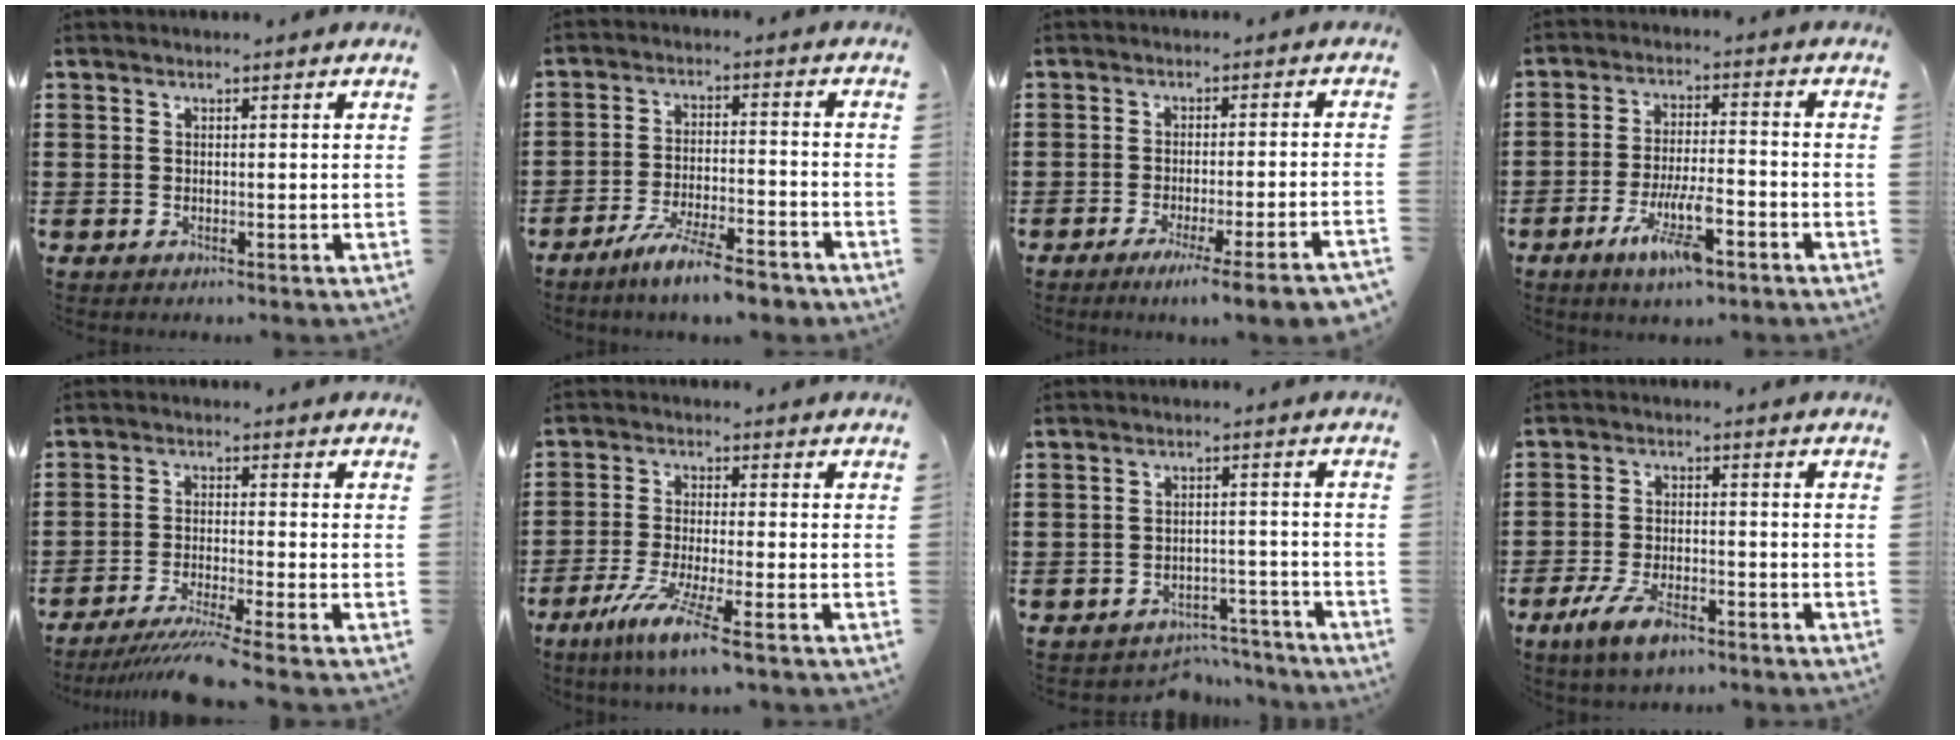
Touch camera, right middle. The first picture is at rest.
{"total": 7.7, "force": [-6.4, 0.5, 4.2], "torque": [-0.084, -0.005, -0.119]}
{"total": 4.6, "force": [-3.4, -0.6, 3.1], "torque": [-0.047, -0.017, -0.061]}
{"total": 8.9, "force": [-4.5, 2.5, 7.2], "torque": [-0.145, -0.002, -0.081]}
{"total": 5.4, "force": [-4.4, -0.6, 3.1], "torque": [-0.056, -0.021, -0.081]}
{"total": 6.5, "force": [-4.4, -0.2, 4.8], "torque": [-0.106, -0.020, -0.083]}
{"total": 3.9, "force": [-3.9, 0.7, 0.1], "torque": [-0.008, 0.002, -0.080]}
{"total": 6.1, "force": [-3.8, 2.2, 4.2], "torque": [-0.095, -0.003, -0.070]}